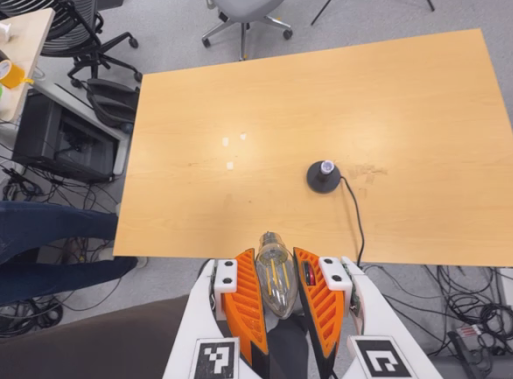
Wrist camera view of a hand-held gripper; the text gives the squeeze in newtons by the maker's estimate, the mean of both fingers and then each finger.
{"total": 12.7, "left": 13.9, "right": 11.4}